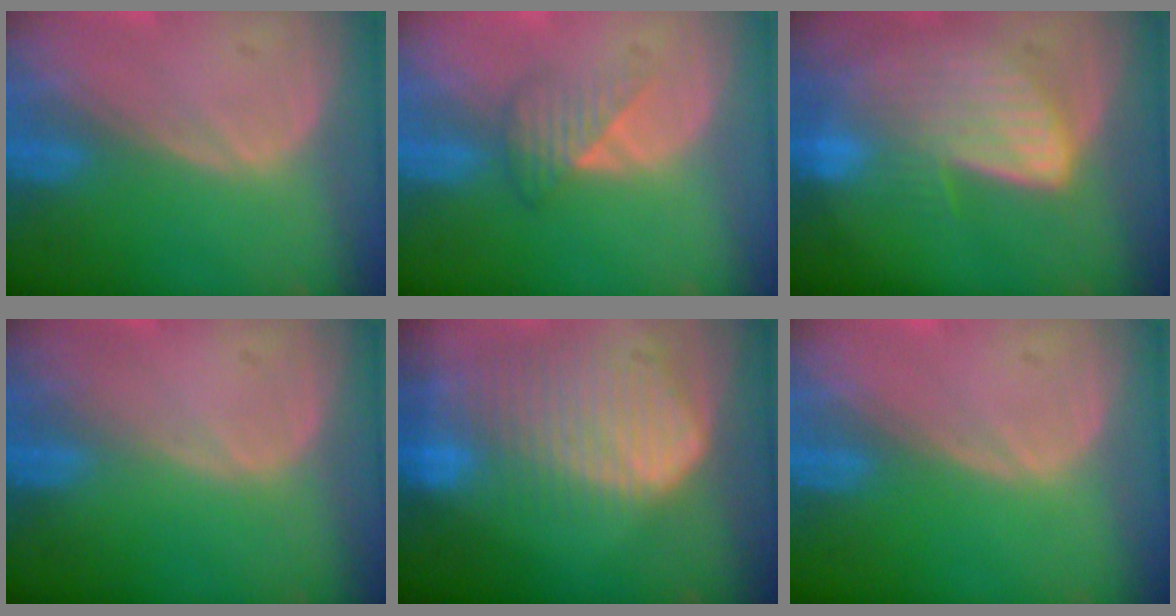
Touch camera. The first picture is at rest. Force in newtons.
{"total": 3.5, "press": 3.2, "slide": 1.4}
{"total": 7.1, "press": 7.0, "slide": 1.1}
{"total": 0.0}
{"total": 10.1, "press": 8.7, "slide": 5.2}
{"total": 0.0}